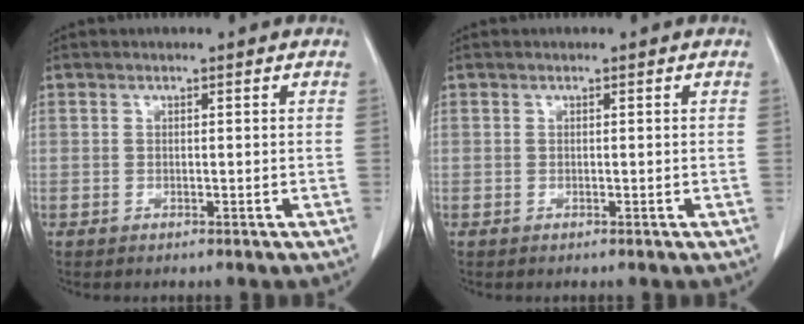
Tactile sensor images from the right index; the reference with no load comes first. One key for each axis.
{"total": 0.0}